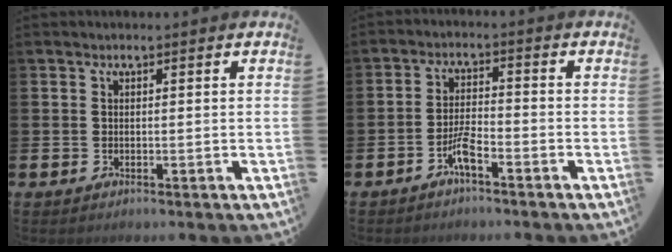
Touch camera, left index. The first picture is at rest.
{"total": 3.8, "force": [-2.5, 0.7, 2.8], "torque": [-0.063, 0.010, -0.048]}